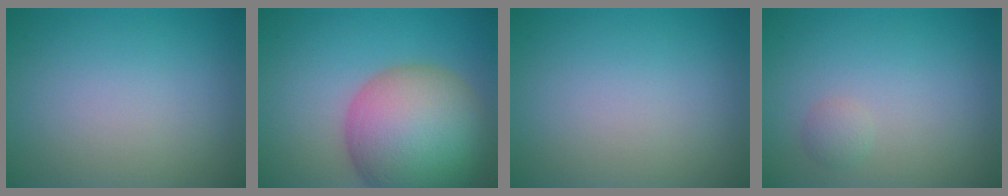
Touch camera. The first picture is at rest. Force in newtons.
{"total": 12.8, "press": 12.7, "slide": 0.8}
{"total": 0.0}
{"total": 1.0, "press": 1.0, "slide": 0.1}